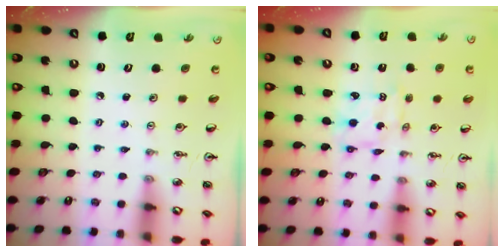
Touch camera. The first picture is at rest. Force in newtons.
{"total": 2.7, "press": 2.7, "slide": 0.2}